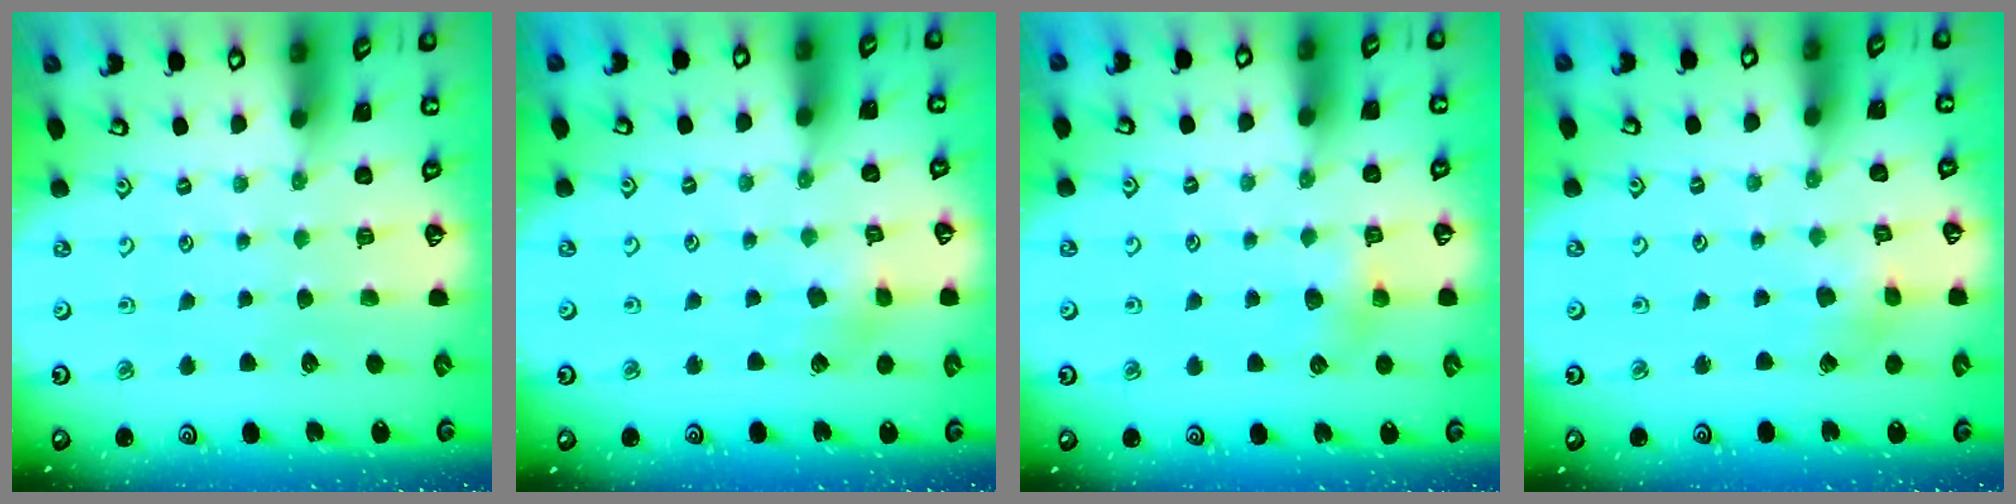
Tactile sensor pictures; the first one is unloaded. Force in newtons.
{"total": 5.4, "press": 5.4, "slide": 0.6}
{"total": 5.9, "press": 5.8, "slide": 1.1}
{"total": 3.5, "press": 3.5, "slide": 0.4}